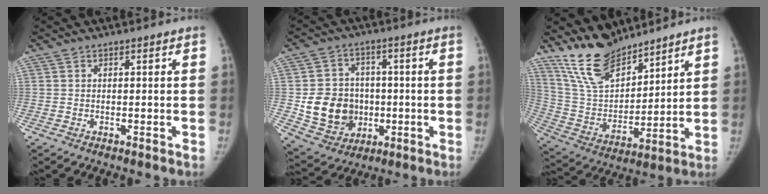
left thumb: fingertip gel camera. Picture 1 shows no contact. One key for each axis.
{"total": 13.3, "fx": -1.4, "fy": 11.5, "fz": 6.6, "tx": -0.077, "ty": 0.006, "tz": -0.007}
{"total": 14.2, "fx": 12.1, "fy": 5.4, "fz": 5.2, "tx": -0.069, "ty": -0.068, "tz": 0.243}